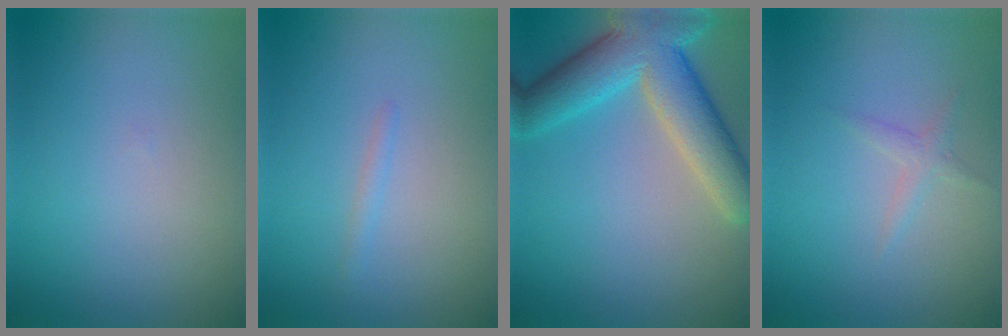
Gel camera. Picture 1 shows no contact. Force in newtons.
{"total": 0.7, "press": 0.7, "slide": 0.1}
{"total": 9.0, "press": 9.0, "slide": 0.6}
{"total": 1.0, "press": 1.0, "slide": 0.0}